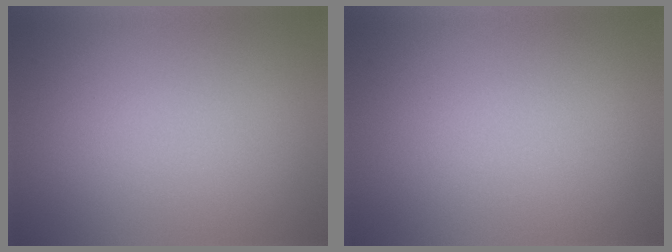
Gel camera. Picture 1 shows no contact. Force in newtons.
{"total": 0.0}